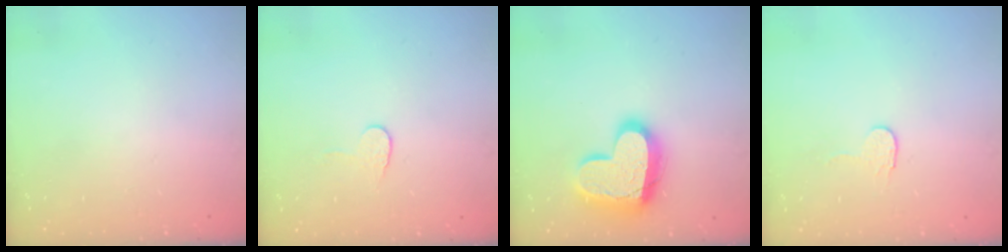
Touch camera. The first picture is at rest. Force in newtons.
{"total": 5.3, "press": 5.3, "slide": 0.5}
{"total": 17.9, "press": 17.8, "slide": 1.6}
{"total": 3.2, "press": 3.2, "slide": 0.3}